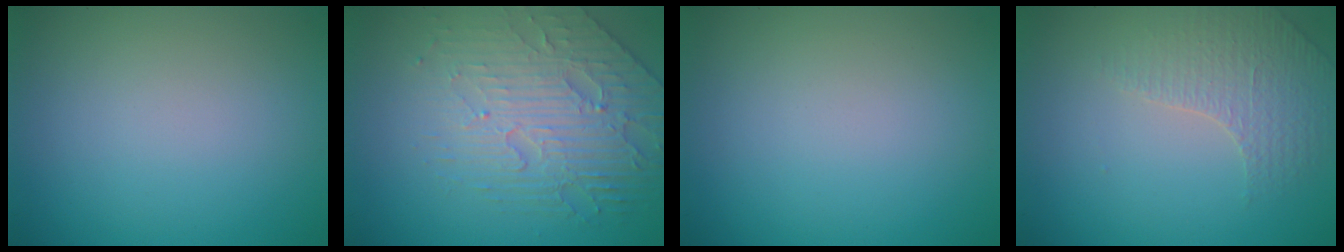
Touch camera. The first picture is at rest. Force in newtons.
{"total": 4.7, "press": 4.2, "slide": 2.2}
{"total": 0.0}
{"total": 1.8, "press": 1.6, "slide": 0.8}